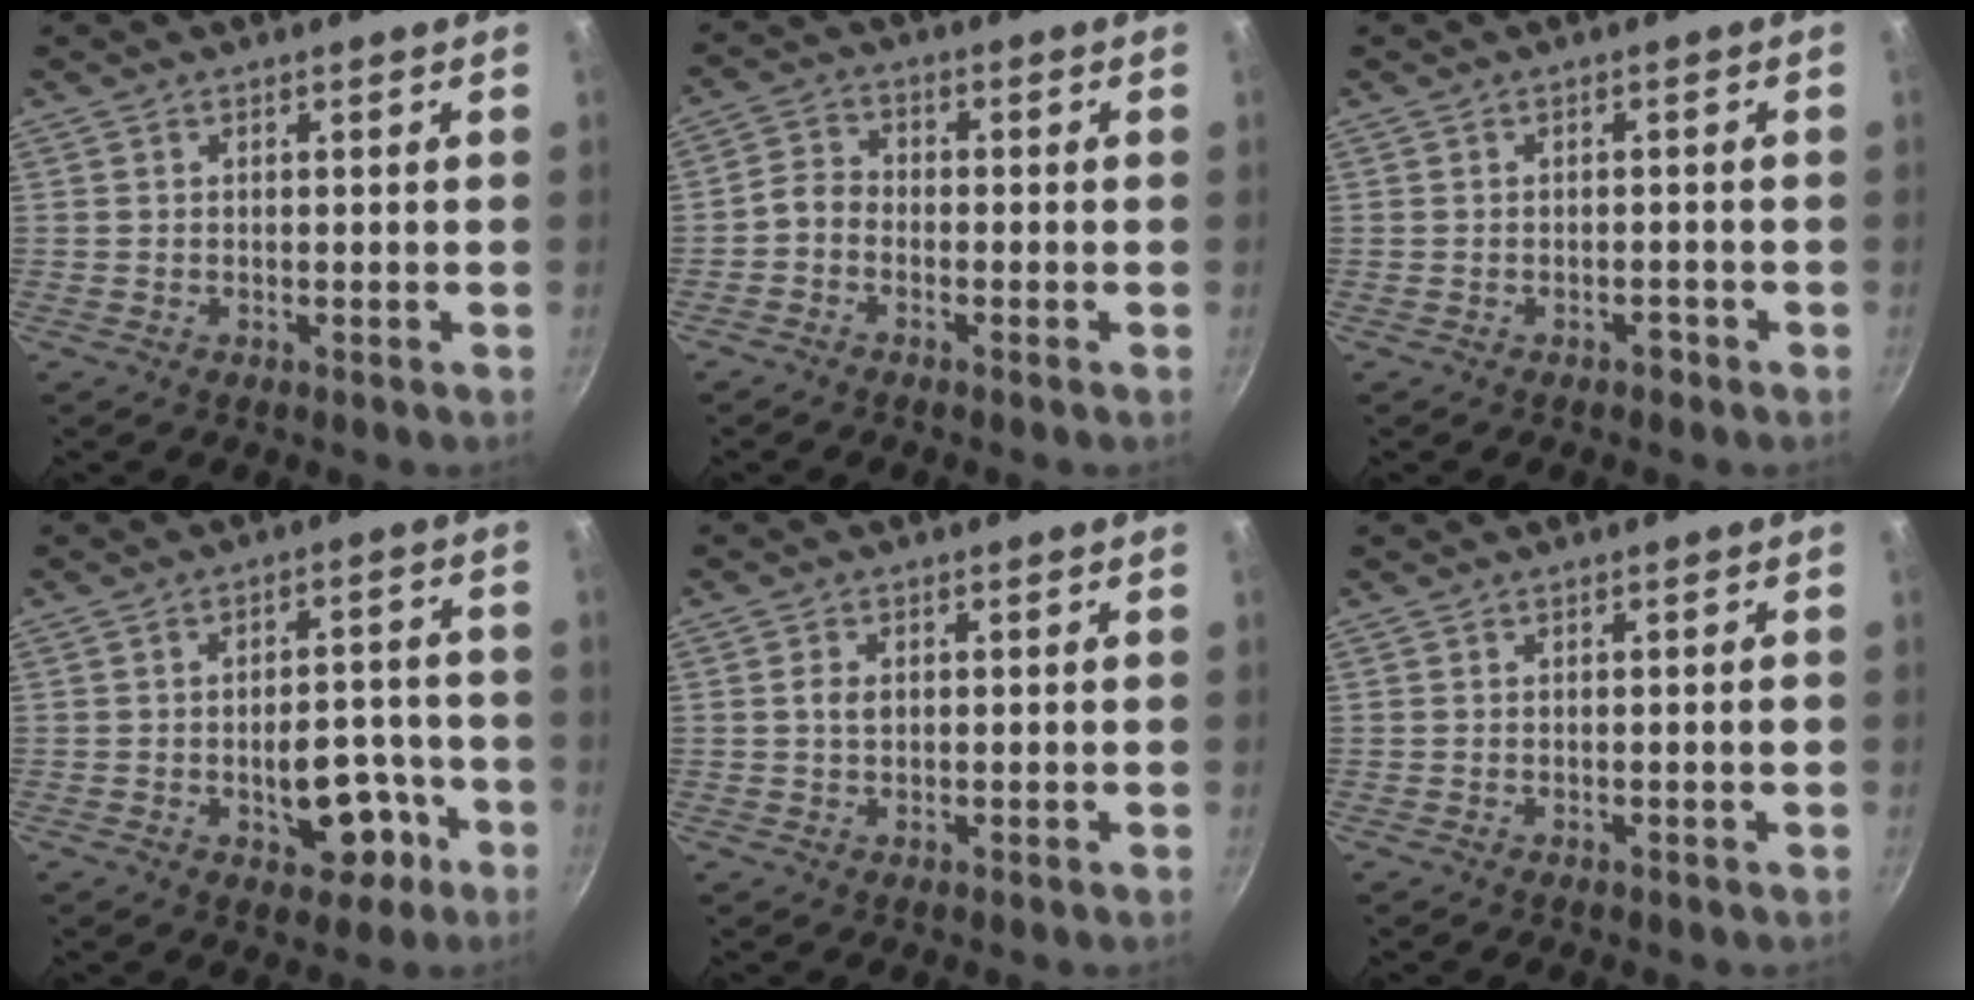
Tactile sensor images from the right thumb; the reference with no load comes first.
{"total": 3.3, "force": [-1.8, 2.3, 1.5], "torque": [-0.028, 0.030, -0.047]}
{"total": 1.2, "force": [-0.9, 0.7, 0.4], "torque": [0.003, 0.017, -0.005]}
{"total": 10.1, "force": [-3.8, 5.9, 7.3], "torque": [-0.059, 0.032, -0.042]}
{"total": 2.3, "force": [0.2, 1.6, 1.6], "torque": [-0.023, 0.003, 0.002]}
{"total": 0.8, "force": [-0.1, 0.0, 0.7], "torque": [-0.011, 0.002, -0.001]}